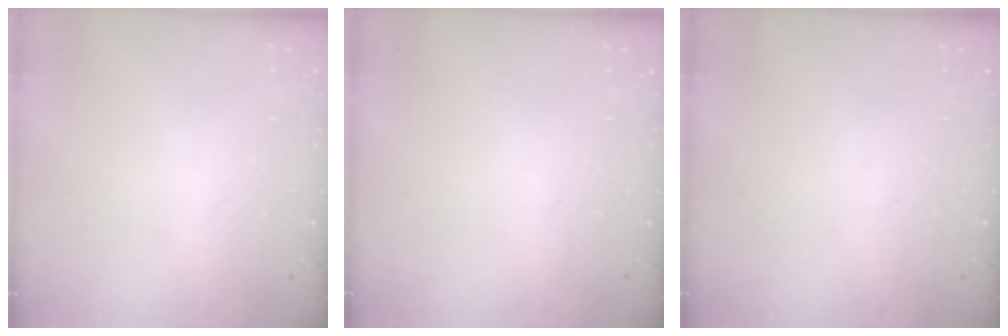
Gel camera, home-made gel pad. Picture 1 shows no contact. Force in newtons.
{"total": 0.0}
{"total": 0.0}